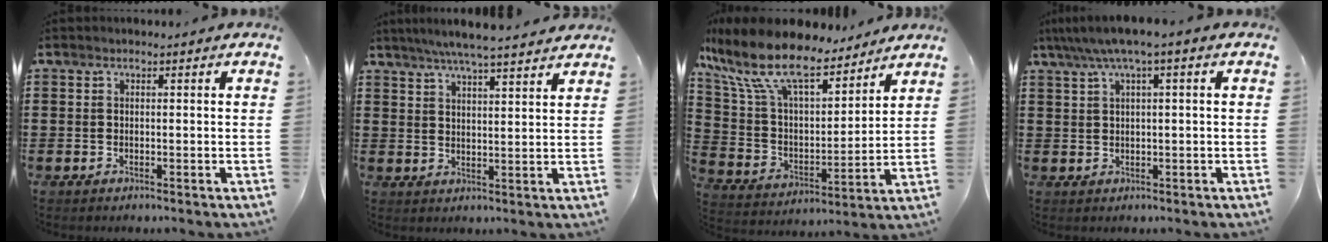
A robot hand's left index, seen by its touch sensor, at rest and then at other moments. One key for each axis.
{"total": 5.5, "fx": 4.9, "fy": -0.4, "fz": 2.3, "tx": -0.059, "ty": -0.017, "tz": 0.086}
{"total": 13.6, "fx": 10.2, "fy": 4.1, "fz": 8.1, "tx": -0.204, "ty": -0.058, "tz": 0.175}
{"total": 3.0, "fx": 1.0, "fy": 0.1, "fz": 2.9, "tx": -0.056, "ty": 0.000, "tz": 0.014}